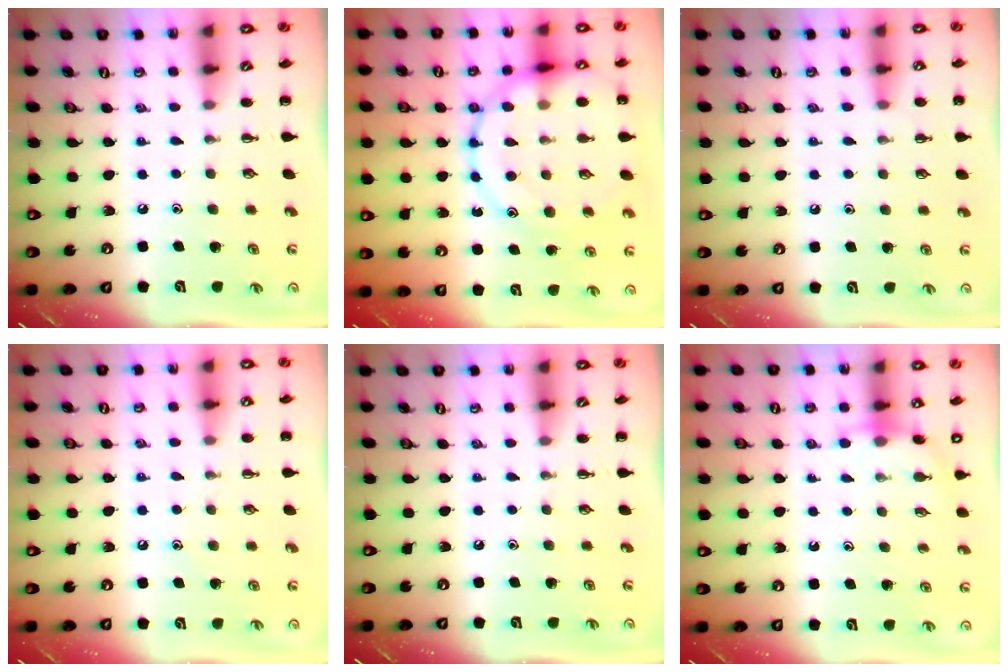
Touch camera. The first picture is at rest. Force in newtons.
{"total": 21.0, "press": 20.9, "slide": 1.4}
{"total": 5.6, "press": 5.3, "slide": 2.0}
{"total": 7.8, "press": 7.7, "slide": 1.4}
{"total": 0.0}
{"total": 4.8, "press": 4.6, "slide": 1.2}